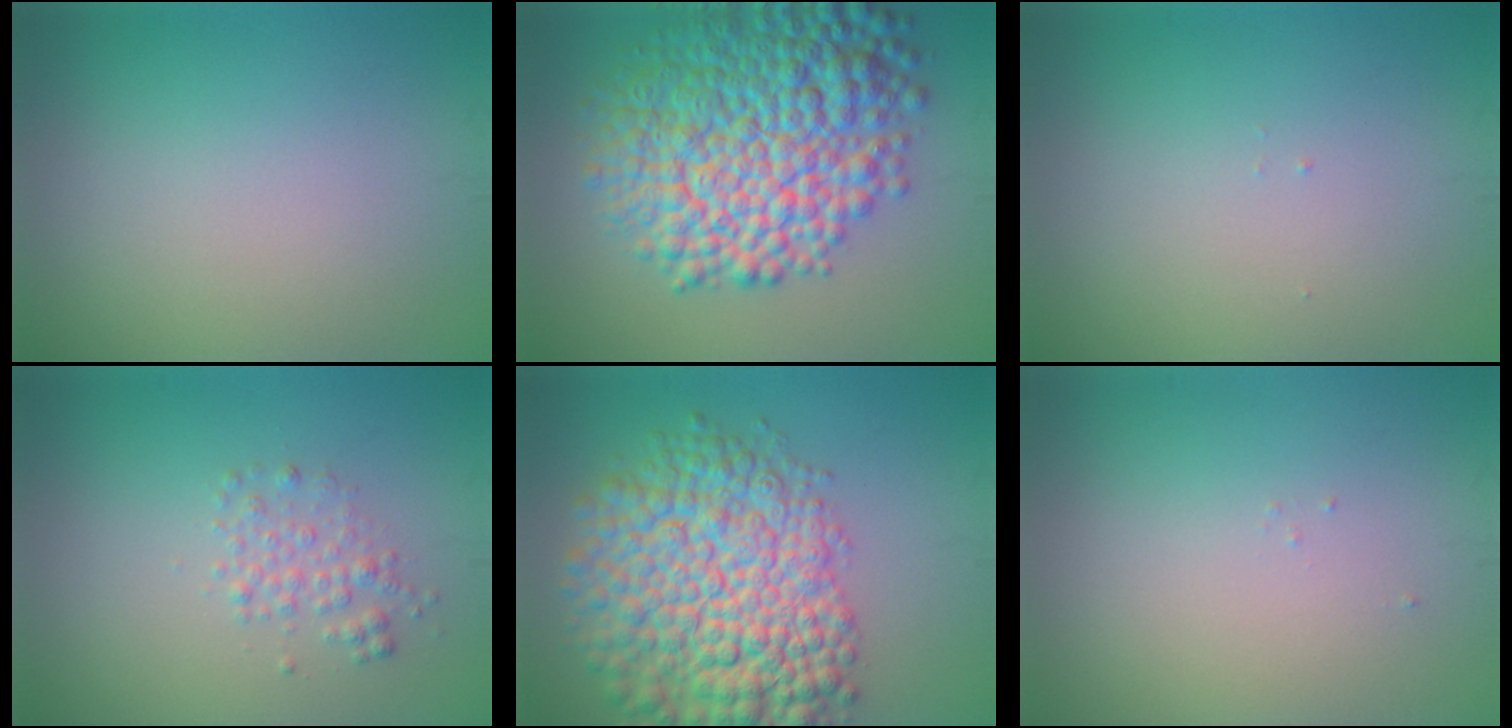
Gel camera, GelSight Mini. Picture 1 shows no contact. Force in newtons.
{"total": 12.2, "press": 12.2, "slide": 0.1}
{"total": 0.0}
{"total": 1.8, "press": 1.8, "slide": 0.0}
{"total": 12.1, "press": 12.1, "slide": 0.4}
{"total": 0.0}